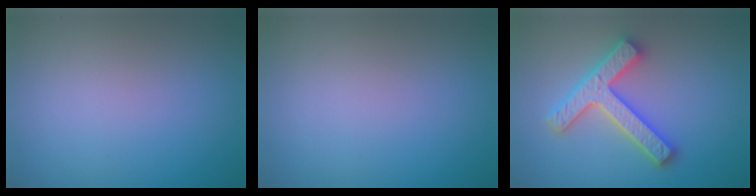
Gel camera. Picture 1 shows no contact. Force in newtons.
{"total": 0.0}
{"total": 4.7, "press": 4.6, "slide": 0.9}